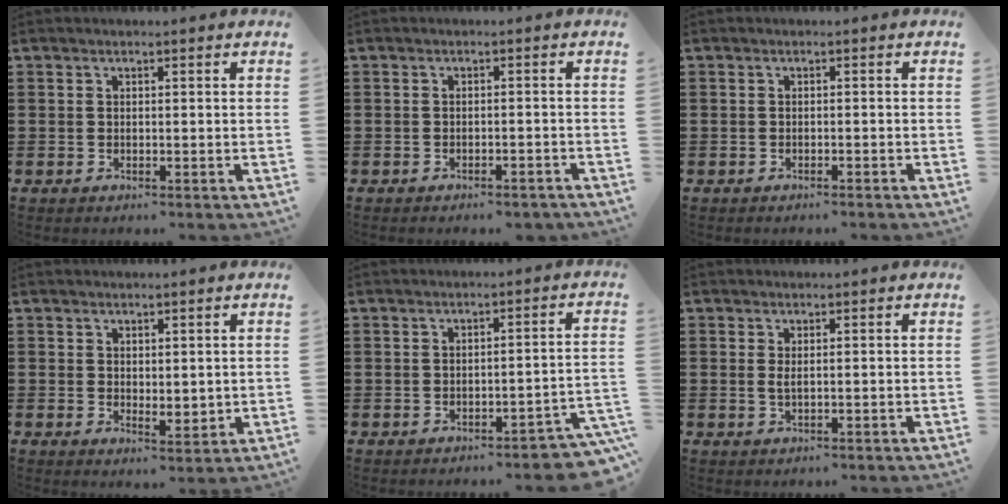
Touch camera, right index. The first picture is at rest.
{"total": 1.6, "force": [-1.5, 0.0, 0.5], "torque": [-0.014, -0.003, -0.029]}
{"total": 0.7, "force": [-0.6, -0.2, 0.2], "torque": [-0.006, -0.005, -0.012]}
{"total": 2.0, "force": [1.6, 0.9, 0.7], "torque": [-0.010, -0.001, 0.031]}
{"total": 2.8, "force": [-2.6, 0.5, 0.9], "torque": [-0.020, -0.001, -0.055]}
{"total": 1.1, "force": [0.2, -0.1, 1.1], "torque": [-0.024, -0.003, 0.003]}